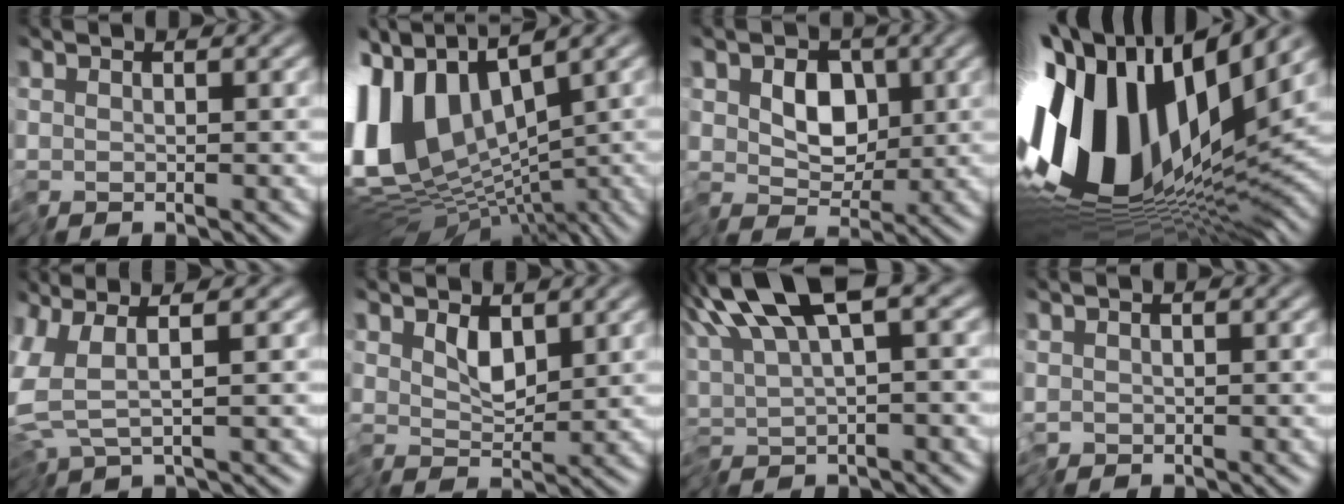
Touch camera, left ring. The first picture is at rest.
{"total": 14.4, "force": [0.1, 8.8, 11.4], "torque": [-0.252, 0.017, 0.008]}
{"total": 4.2, "force": [-0.2, 3.1, 2.9], "torque": [-0.047, -0.005, -0.012]}
{"total": 17.4, "force": [1.1, 8.7, 15.0], "torque": [-0.289, -0.016, 0.014]}
{"total": 4.5, "force": [-0.1, 1.4, 4.3], "torque": [-0.105, -0.003, 0.000]}
{"total": 1.7, "force": [0.5, 0.9, 1.3], "torque": [-0.028, -0.007, 0.010]}
{"total": 10.0, "force": [3.4, 3.2, 8.8], "torque": [-0.170, 0.014, 0.056]}
{"total": 0.6, "force": [-0.3, 0.5, 0.3], "torque": [-0.008, -0.002, -0.008]}